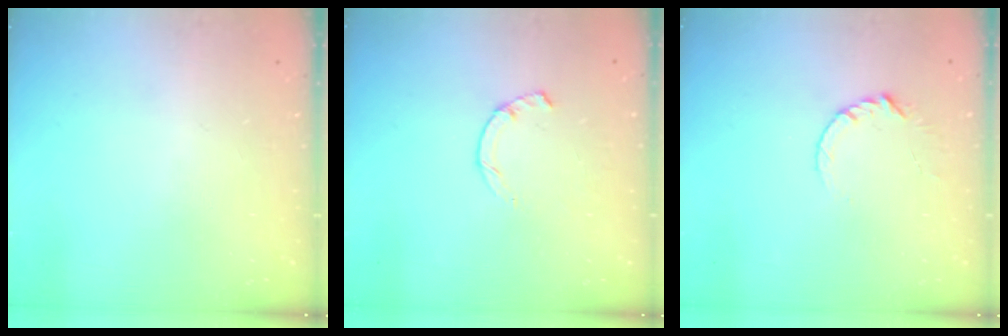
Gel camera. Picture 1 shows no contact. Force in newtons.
{"total": 1.9, "press": 1.9, "slide": 0.3}
{"total": 4.6, "press": 4.6, "slide": 0.5}